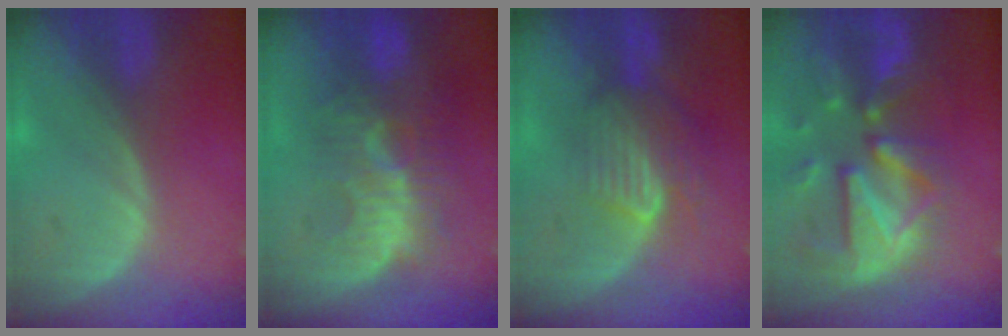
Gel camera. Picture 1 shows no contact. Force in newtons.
{"total": 10.5, "press": 9.5, "slide": 4.5}
{"total": 8.0, "press": 7.3, "slide": 3.3}
{"total": 12.3, "press": 10.6, "slide": 6.1}